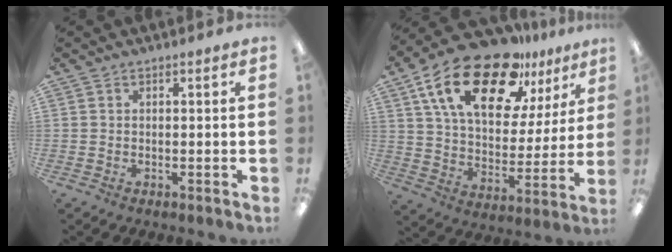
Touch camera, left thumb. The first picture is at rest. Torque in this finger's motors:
{"motor_torque": [0.82, 0.88, 1.66, -1.11, 0.57]}